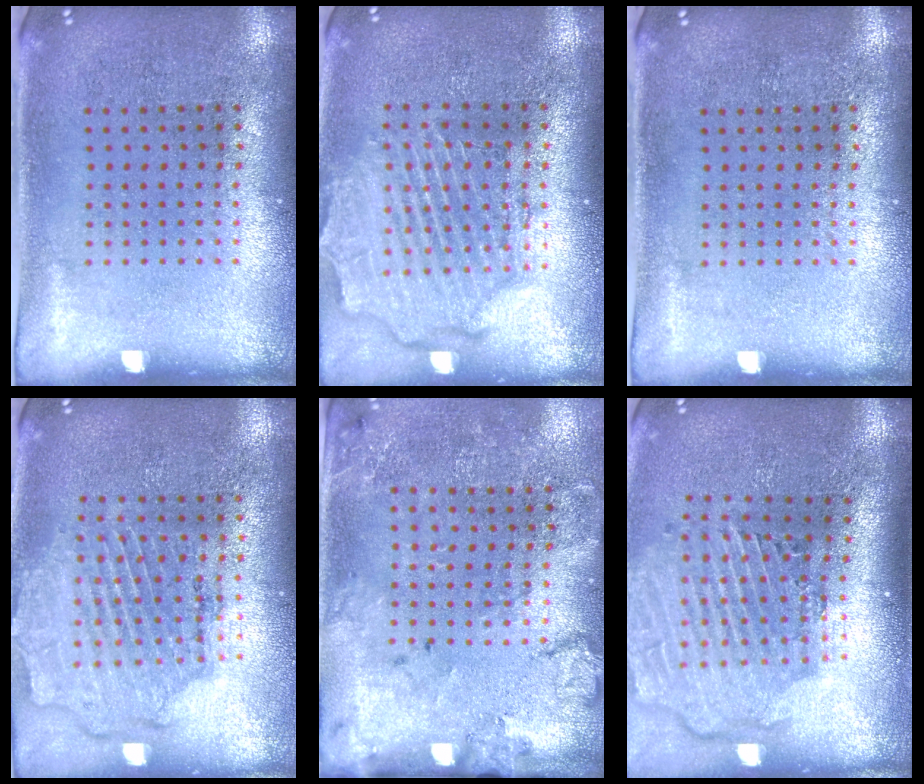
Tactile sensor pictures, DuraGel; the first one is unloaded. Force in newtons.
{"total": 2.5, "press": 2.2, "slide": 1.1}
{"total": 0.0}
{"total": 1.8, "press": 1.7, "slide": 0.6}
{"total": 1.8, "press": 1.5, "slide": 1.0}
{"total": 2.9, "press": 2.3, "slide": 1.8}